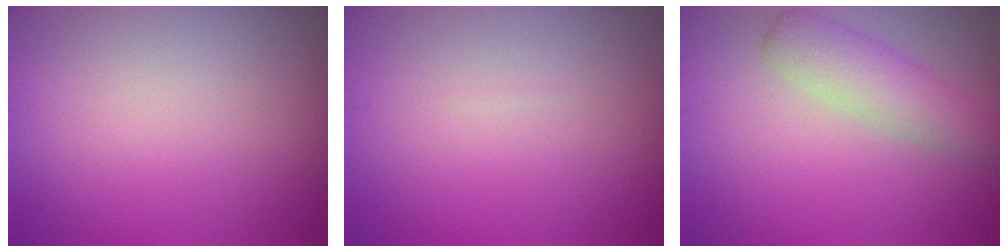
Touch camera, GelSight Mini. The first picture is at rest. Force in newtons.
{"total": 0.0}
{"total": 3.2, "press": 3.2, "slide": 0.1}